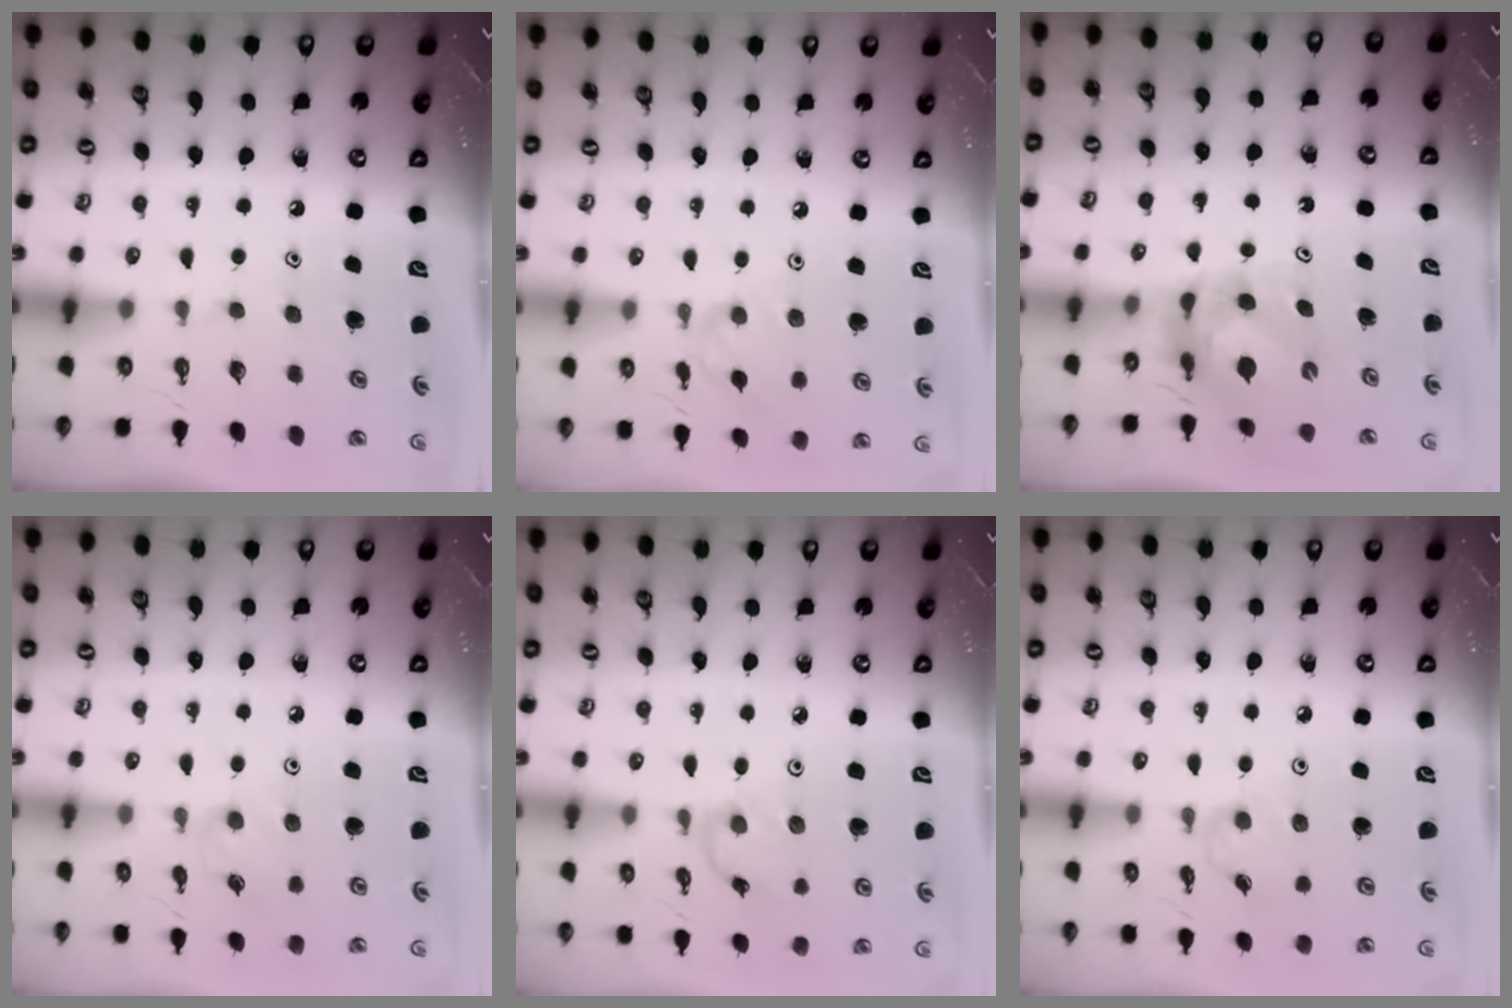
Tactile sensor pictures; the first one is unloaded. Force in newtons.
{"total": 5.9, "press": 5.9, "slide": 0.7}
{"total": 6.2, "press": 6.1, "slide": 0.8}
{"total": 6.5, "press": 6.4, "slide": 0.6}
{"total": 2.6, "press": 2.6, "slide": 0.3}
{"total": 2.5, "press": 2.5, "slide": 0.4}